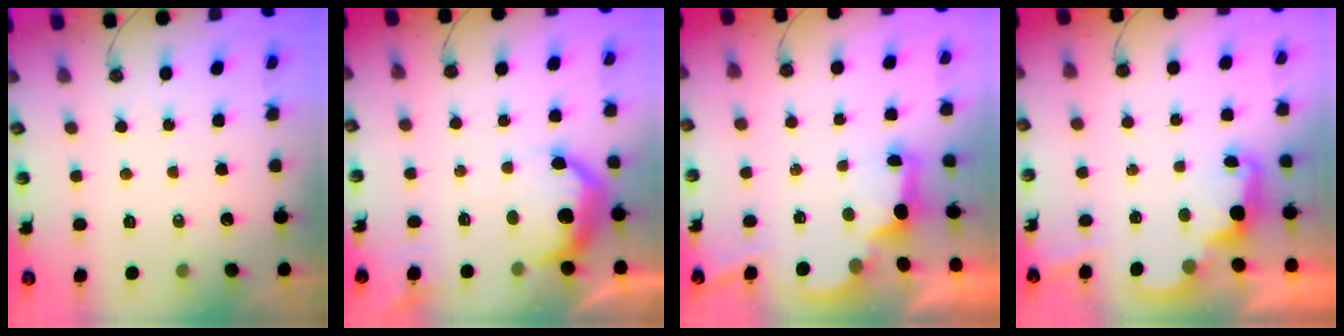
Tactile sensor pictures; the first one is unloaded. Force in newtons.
{"total": 12.1, "press": 12.0, "slide": 0.7}
{"total": 2.7, "press": 2.6, "slide": 0.9}
{"total": 2.5, "press": 2.4, "slide": 0.6}